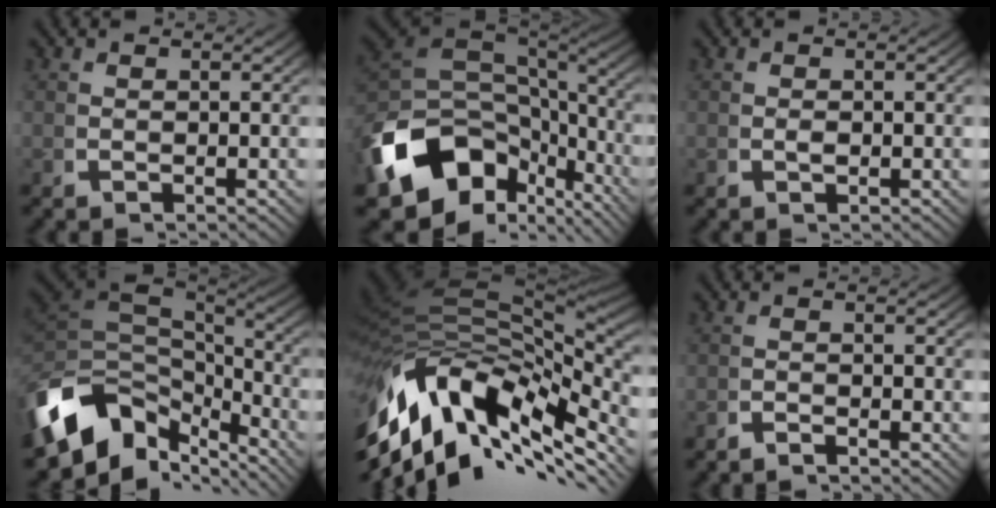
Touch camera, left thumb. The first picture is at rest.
{"total": 15.9, "force": [-3.8, 11.0, 10.8], "torque": [-0.249, -0.051, -0.038]}
{"total": 0.8, "force": [0.0, 0.5, 0.6], "torque": [-0.016, -0.005, 0.002]}
{"total": 14.1, "force": [-3.1, 9.4, 10.0], "torque": [-0.233, -0.048, -0.028]}
{"total": 20.5, "force": [-3.4, 12.2, 16.1], "torque": [-0.290, -0.027, -0.034]}
{"total": 1.4, "force": [-1.4, 0.1, 0.1], "torque": [0.003, -0.002, -0.031]}